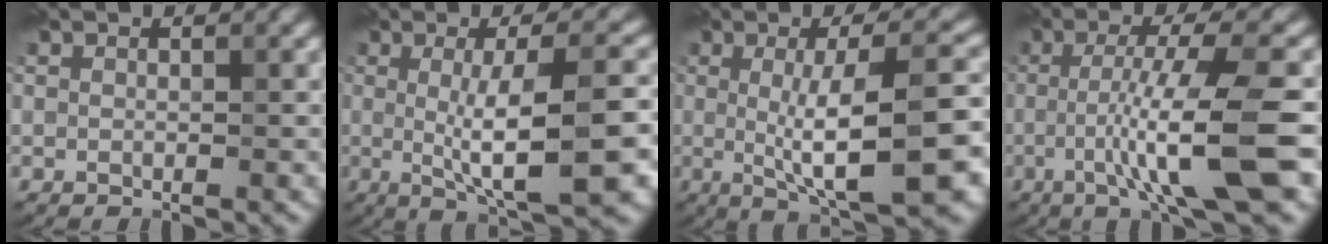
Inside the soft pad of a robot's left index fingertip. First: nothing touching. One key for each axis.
{"total": 9.1, "fx": -0.4, "fy": 2.1, "fz": 8.9, "tx": -0.115, "ty": -0.004, "tz": -0.006}
{"total": 10.4, "fx": -0.5, "fy": 2.5, "fz": 10.1, "tx": -0.127, "ty": 0.001, "tz": -0.008}
{"total": 9.3, "fx": -2.5, "fy": 1.2, "fz": 8.9, "tx": -0.136, "ty": 0.007, "tz": -0.043}